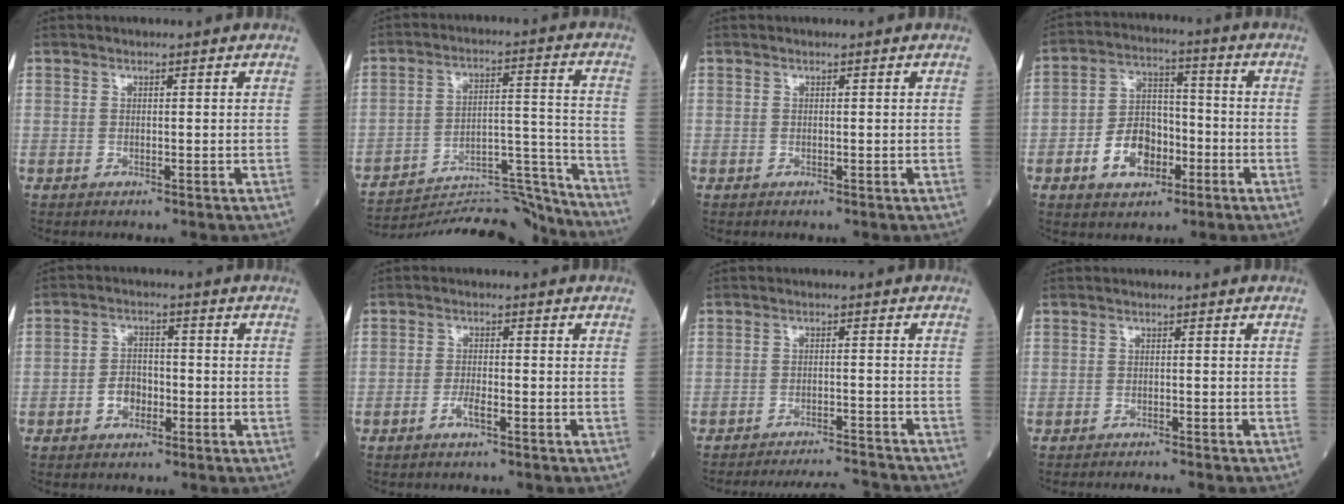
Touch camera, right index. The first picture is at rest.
{"total": 21.9, "force": [-21.6, 0.3, 3.9], "torque": [-0.071, 0.020, -0.322]}
{"total": 0.0}
{"total": 8.9, "force": [-3.6, 5.6, 5.9], "torque": [-0.121, 0.018, -0.062]}
{"total": 3.7, "force": [-1.5, 2.6, 2.3], "torque": [-0.042, 0.009, -0.028]}
{"total": 2.1, "force": [-1.4, 0.4, 1.6], "torque": [-0.031, 0.002, -0.027]}
{"total": 9.0, "force": [-8.9, -0.5, 1.0], "torque": [-0.015, 0.000, -0.133]}
{"total": 4.5, "force": [-4.2, -0.3, 1.5], "torque": [-0.014, -0.010, -0.056]}